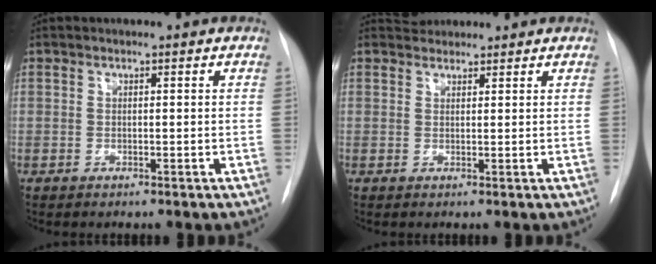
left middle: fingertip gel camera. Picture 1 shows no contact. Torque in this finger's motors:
{"motor_torque": [0.14, -0.16, -0.04, 0.00]}